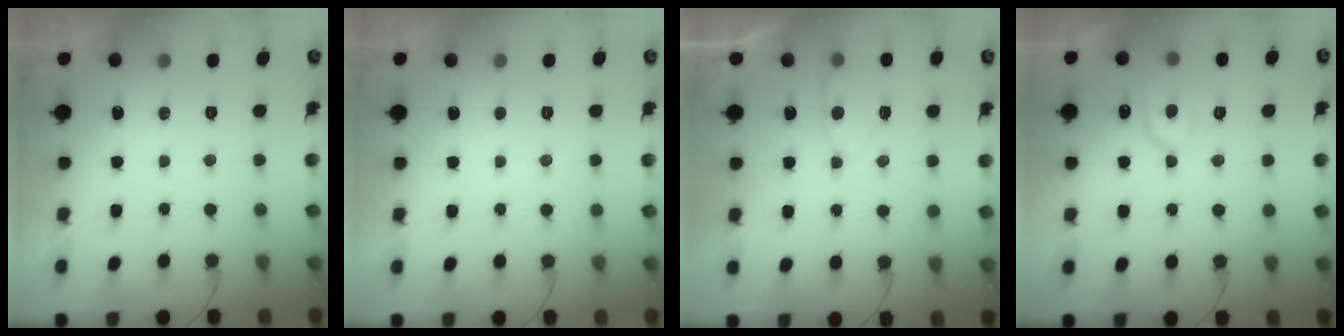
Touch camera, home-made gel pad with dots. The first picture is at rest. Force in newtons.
{"total": 1.6, "press": 1.5, "slide": 0.2}
{"total": 4.0, "press": 4.0, "slide": 0.3}
{"total": 9.0, "press": 9.0, "slide": 0.7}